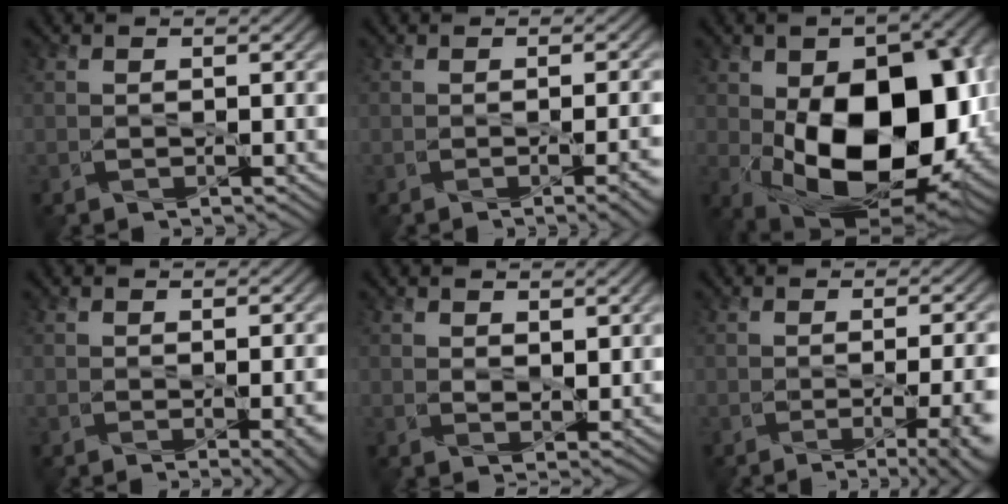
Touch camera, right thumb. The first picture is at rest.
{"total": 4.1, "force": [-1.1, 0.9, 3.9], "torque": [-0.050, 0.002, -0.007]}
{"total": 18.7, "force": [-2.1, 10.8, 15.1], "torque": [-0.240, -0.020, -0.025]}
{"total": 3.3, "force": [-0.7, 0.5, 3.1], "torque": [-0.040, -0.001, -0.003]}
{"total": 2.3, "force": [1.7, 0.7, 1.5], "torque": [-0.035, -0.004, 0.036]}
{"total": 9.4, "force": [-2.9, 3.2, 8.4], "torque": [-0.076, -0.003, -0.025]}